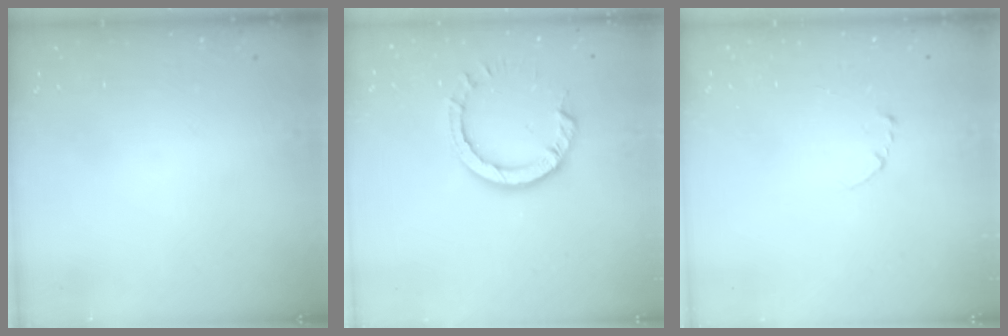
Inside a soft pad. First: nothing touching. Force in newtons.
{"total": 7.8, "press": 7.7, "slide": 0.6}
{"total": 2.3, "press": 2.3, "slide": 0.2}